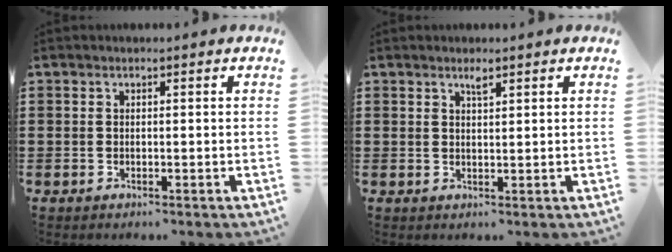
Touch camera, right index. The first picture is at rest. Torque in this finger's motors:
{"motor_torque": [0.01, -0.01, 0.02, 0.02]}